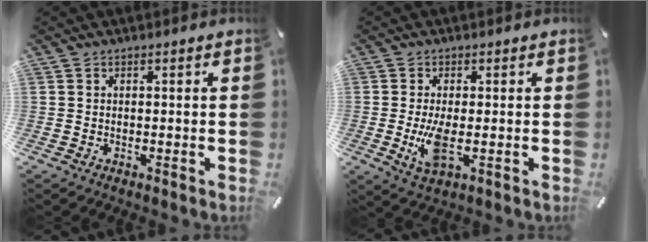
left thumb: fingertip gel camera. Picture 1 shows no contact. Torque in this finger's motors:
{"motor_torque": [0.09, 0.12, 0.31, -0.23, 0.26]}